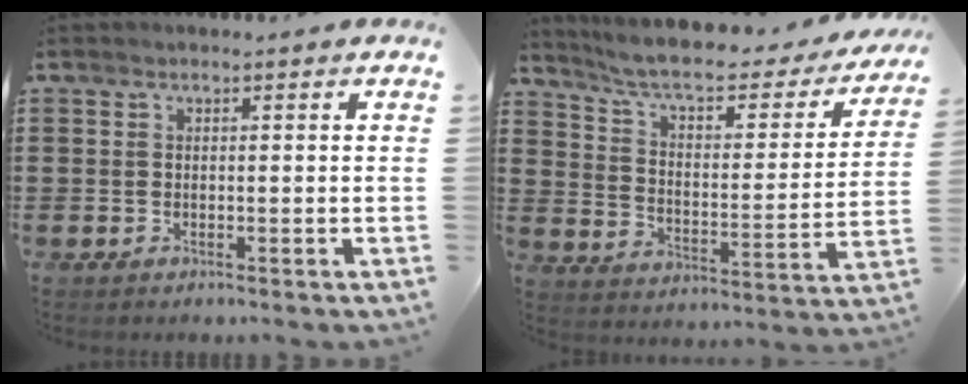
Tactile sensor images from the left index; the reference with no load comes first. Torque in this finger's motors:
{"motor_torque": [2.14, 0.00, 0.24, 0.00]}